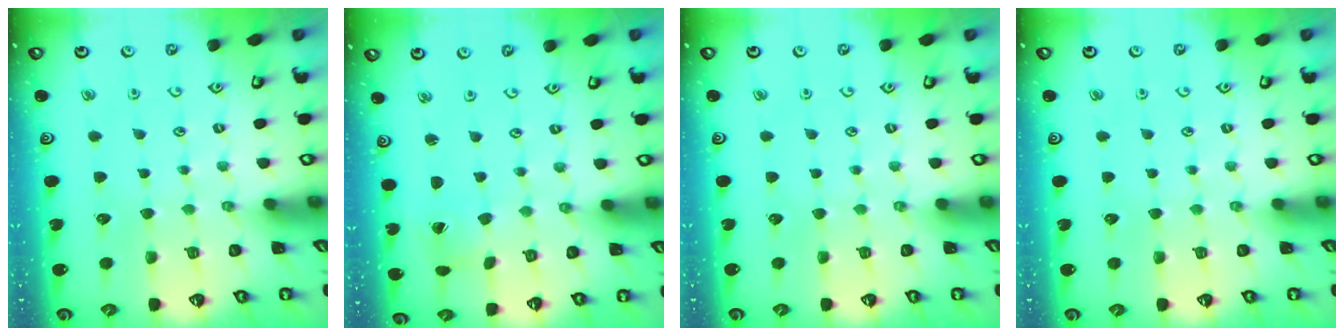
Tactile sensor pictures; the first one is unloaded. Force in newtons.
{"total": 2.2, "press": 2.2, "slide": 0.2}
{"total": 0.0}
{"total": 0.0}